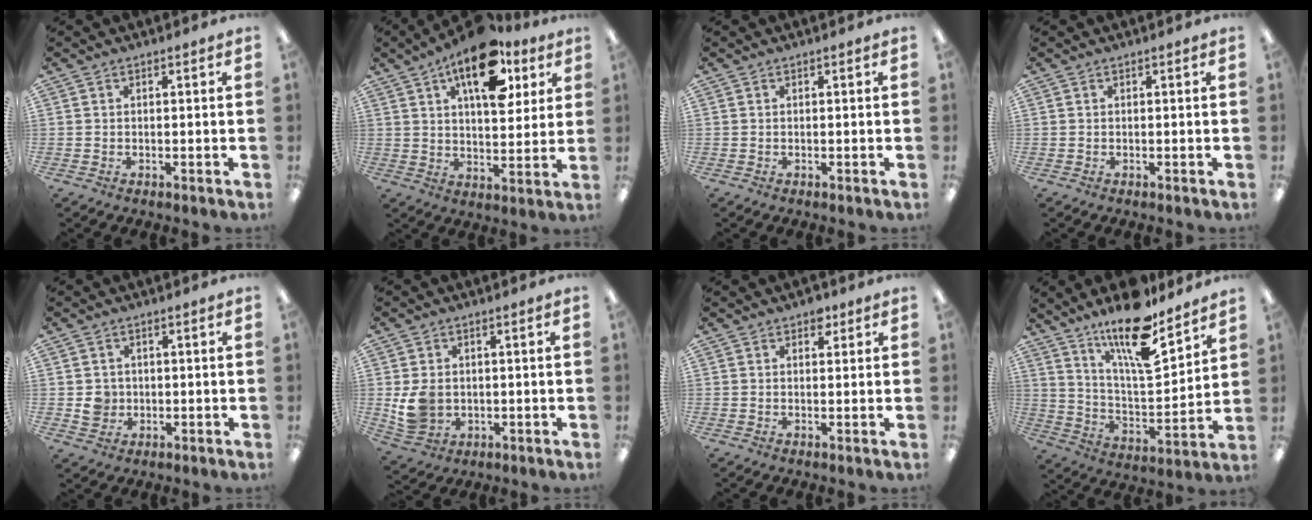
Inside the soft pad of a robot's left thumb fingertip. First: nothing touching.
{"total": 17.7, "force": [9.4, 8.8, 12.1], "torque": [-0.167, -0.034, 0.155]}
{"total": 0.0}
{"total": 0.0}
{"total": 3.8, "force": [-0.1, 3.6, 1.0], "torque": [-0.013, 0.004, -0.002]}
{"total": 7.1, "force": [-0.1, 6.1, 3.7], "torque": [-0.073, 0.006, 0.002]}
{"total": 2.7, "force": [1.6, 1.6, 1.4], "torque": [-0.005, -0.006, 0.023]}
{"total": 17.7, "force": [13.6, 4.6, 10.3], "torque": [-0.179, -0.087, 0.228]}